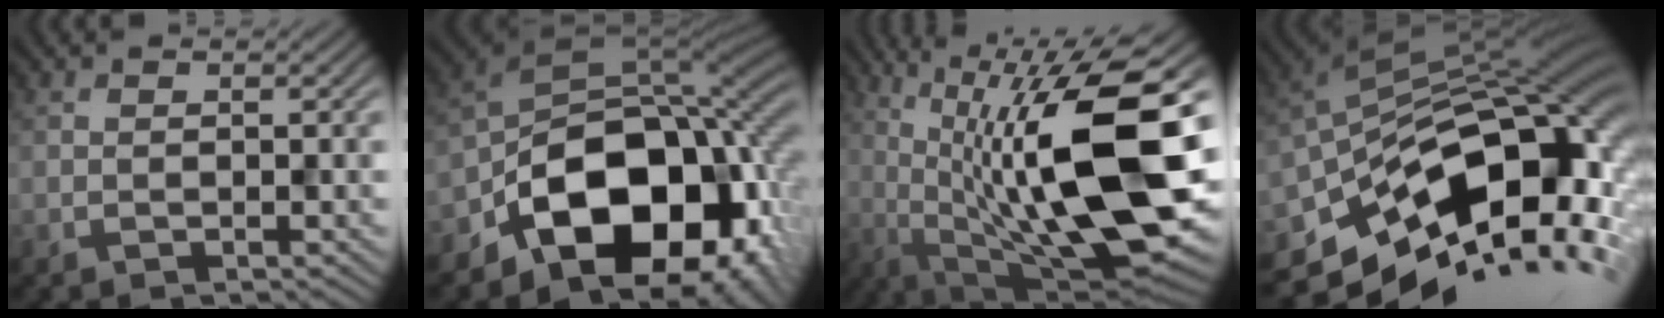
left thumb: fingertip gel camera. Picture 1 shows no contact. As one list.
[{"total": 17.3, "force": [-6.6, 11.4, 11.2], "torque": [-0.151, -0.022, -0.120]}, {"total": 19.3, "force": [1.5, 6.6, 18.1], "torque": [-0.286, 0.018, 0.033]}, {"total": 17.0, "force": [-6.5, 8.9, 12.9], "torque": [-0.223, -0.026, -0.100]}]